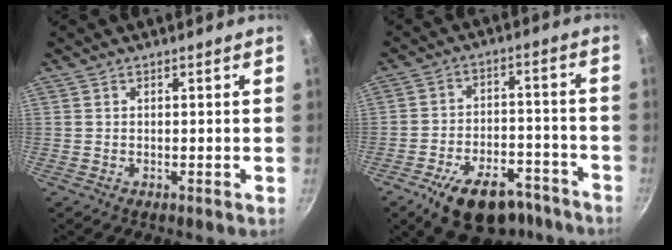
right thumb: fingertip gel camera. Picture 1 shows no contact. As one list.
[{"total": 17.2, "force": [-11.5, 8.9, 9.2], "torque": [-0.108, 0.062, -0.170]}]